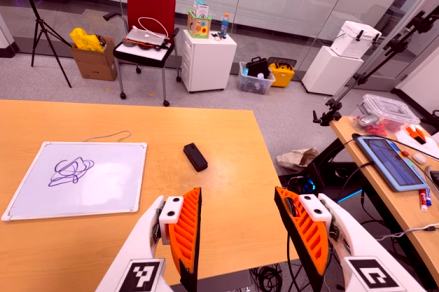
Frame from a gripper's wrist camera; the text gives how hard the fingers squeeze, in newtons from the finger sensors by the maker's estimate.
{"total": 0.0}